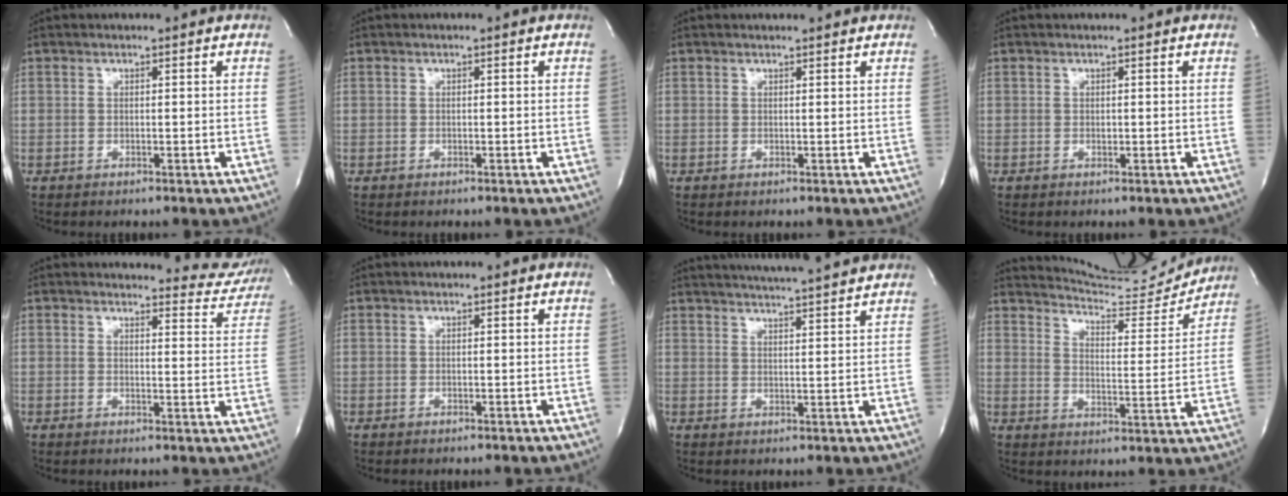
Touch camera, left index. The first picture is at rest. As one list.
[{"total": 0.0}, {"total": 1.8, "force": [1.7, 0.2, 0.2], "torque": [-0.011, 0.003, 0.020]}, {"total": 0.6, "force": [0.2, 0.4, 0.4], "torque": [-0.005, -0.001, 0.004]}, {"total": 8.4, "force": [8.3, 1.5, -0.4], "torque": [0.025, -0.055, 0.068]}, {"total": 0.0}, {"total": 13.1, "force": [12.0, 0.2, 5.1], "torque": [-0.093, 0.010, 0.161]}, {"total": 13.6, "force": [13.5, 0.6, 1.5], "torque": [-0.029, -0.046, 0.180]}]